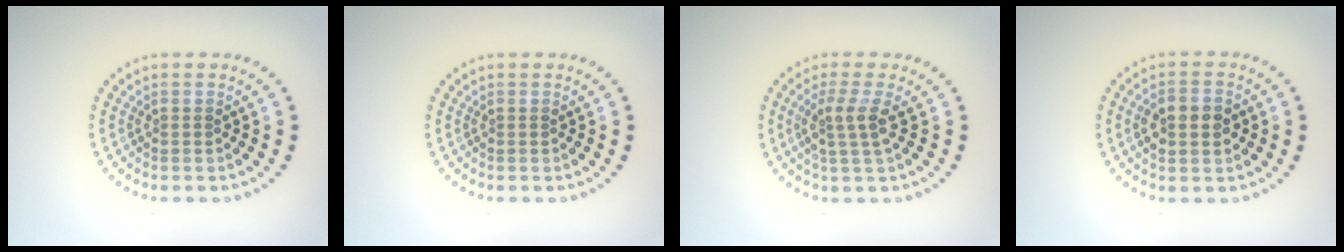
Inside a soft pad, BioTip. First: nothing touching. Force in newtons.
{"total": 0.0}
{"total": 2.6, "press": 2.0, "slide": 1.7}
{"total": 3.7, "press": 3.6, "slide": 0.3}